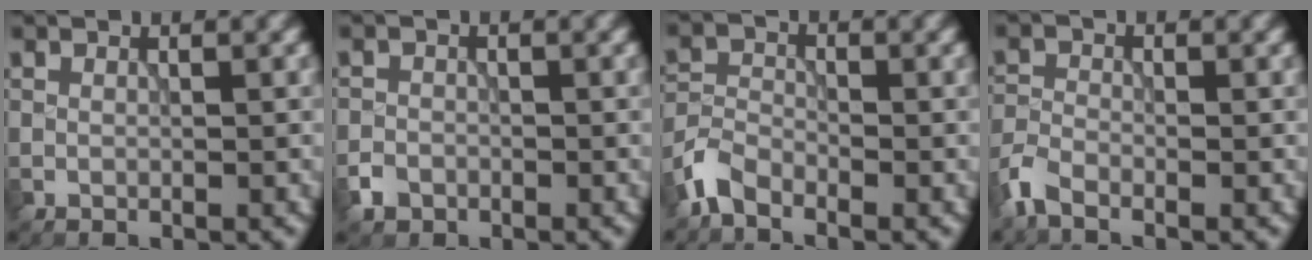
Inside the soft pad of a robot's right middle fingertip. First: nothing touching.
{"total": 1.6, "force": [-1.0, 1.2, 0.4], "torque": [0.001, 0.001, -0.021]}
{"total": 2.8, "force": [-2.3, 1.2, 1.1], "torque": [-0.024, 0.004, -0.058]}
{"total": 2.6, "force": [-2.0, 1.0, 1.3], "torque": [-0.032, -0.003, -0.056]}